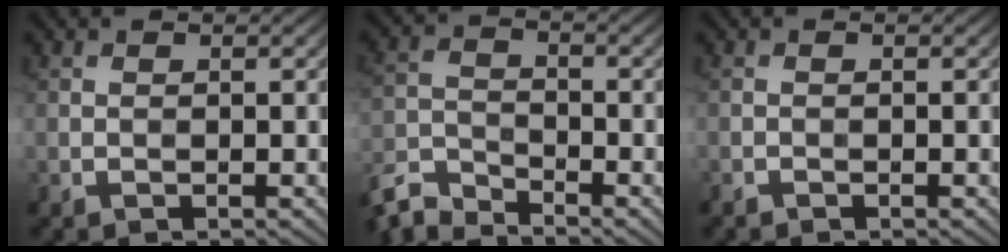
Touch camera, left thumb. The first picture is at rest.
{"total": 6.3, "force": [-5.8, 1.4, 2.0], "torque": [-0.048, -0.015, -0.133]}
{"total": 0.6, "force": [-0.6, 0.2, 0.0], "torque": [0.001, -0.004, -0.012]}